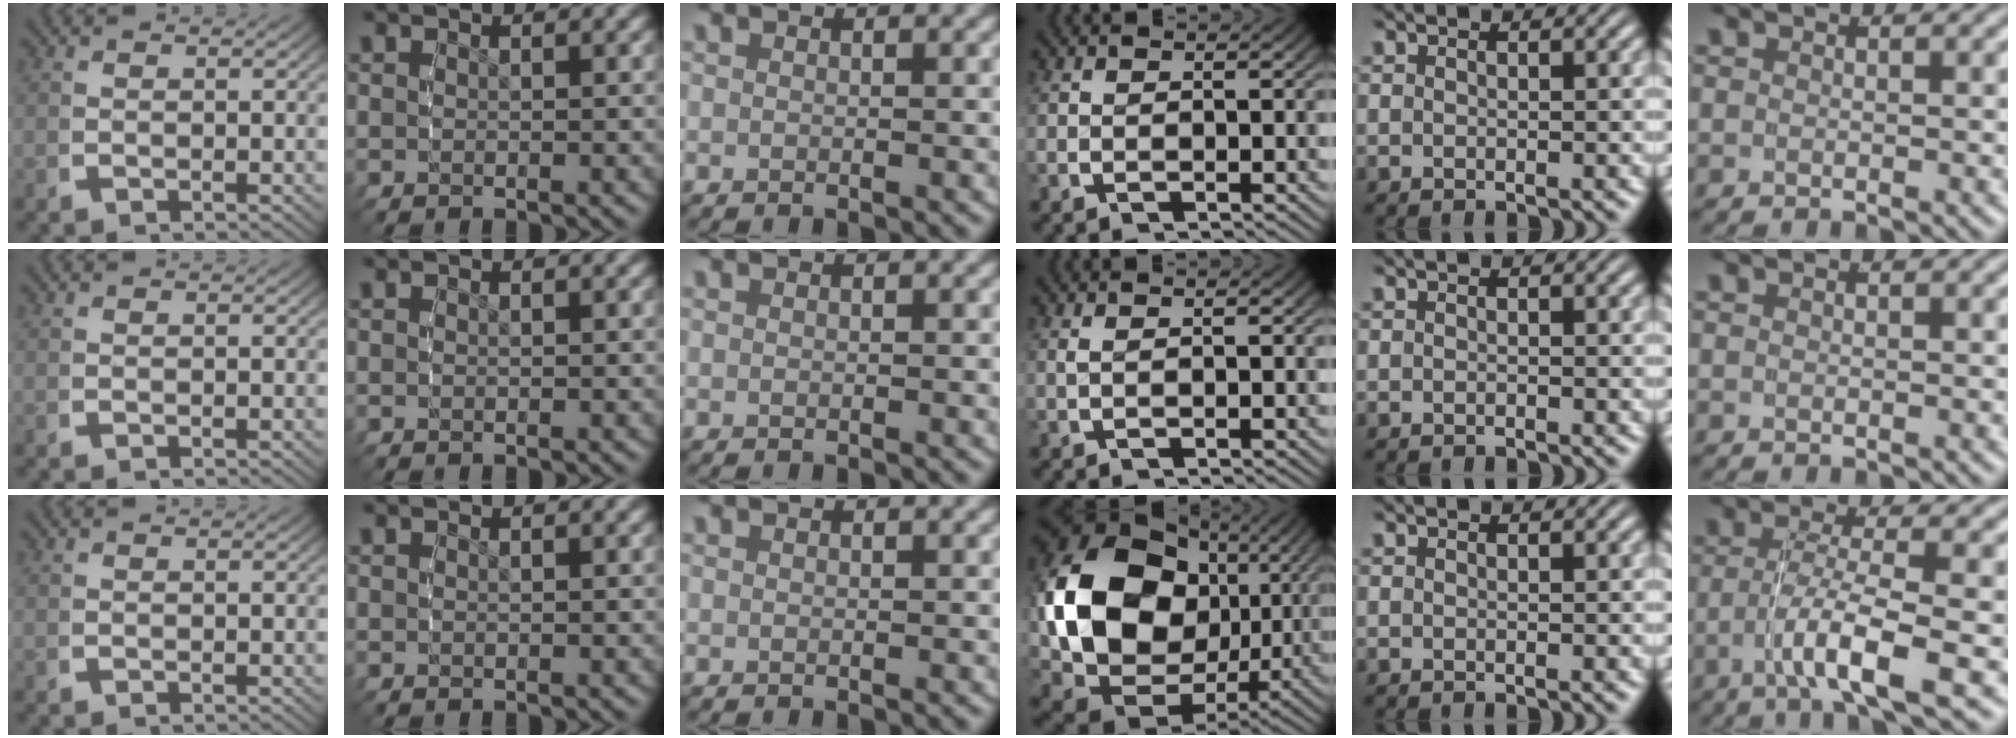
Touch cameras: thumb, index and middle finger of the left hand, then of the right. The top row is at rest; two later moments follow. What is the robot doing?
{"motion": "grasp_and_lifting", "object": "bowl"}